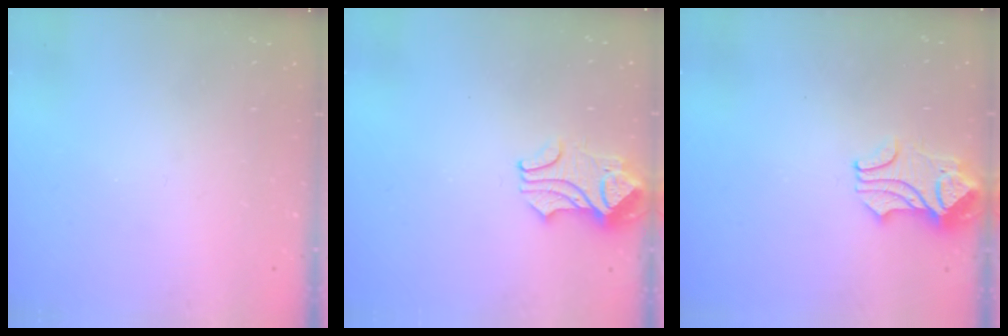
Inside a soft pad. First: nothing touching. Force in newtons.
{"total": 2.3, "press": 2.3, "slide": 0.5}
{"total": 2.2, "press": 2.1, "slide": 0.7}